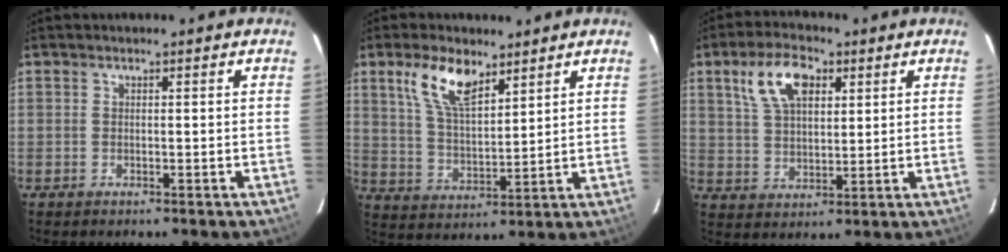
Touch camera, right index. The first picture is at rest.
{"total": 10.0, "force": [6.1, 4.2, 6.7], "torque": [-0.127, 0.008, 0.125]}
{"total": 10.2, "force": [4.6, 5.3, 7.4], "torque": [-0.145, 0.023, 0.089]}